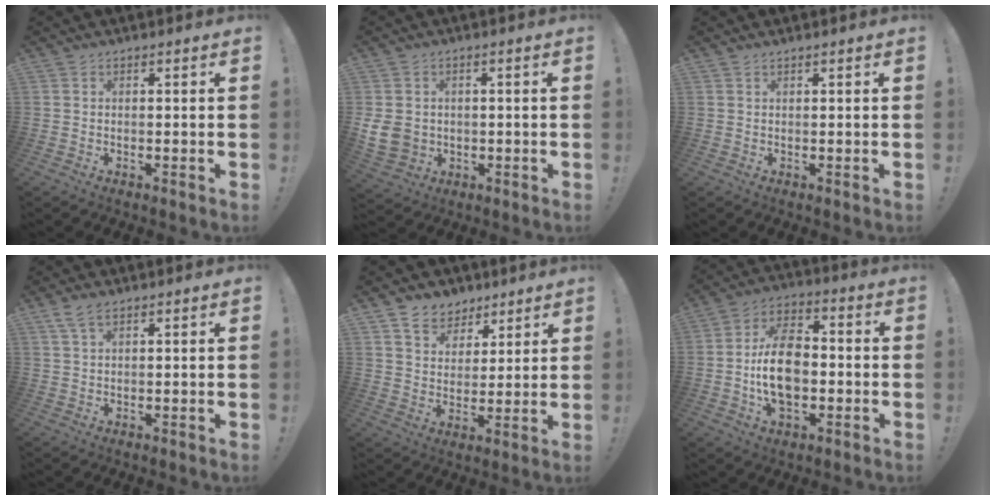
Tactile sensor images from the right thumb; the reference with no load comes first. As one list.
[{"total": 7.7, "force": [0.0, 6.7, 3.8], "torque": [-0.086, 0.002, 0.007]}, {"total": 0.7, "force": [0.4, -0.3, 0.4], "torque": [-0.008, 0.000, 0.007]}, {"total": 4.2, "force": [2.5, 1.7, 3.0], "torque": [-0.069, 0.003, 0.049]}, {"total": 7.6, "force": [5.2, 5.5, 1.0], "torque": [-0.020, -0.041, 0.100]}, {"total": 14.8, "force": [-2.3, 9.7, 11.0], "torque": [-0.199, 0.009, -0.045]}]